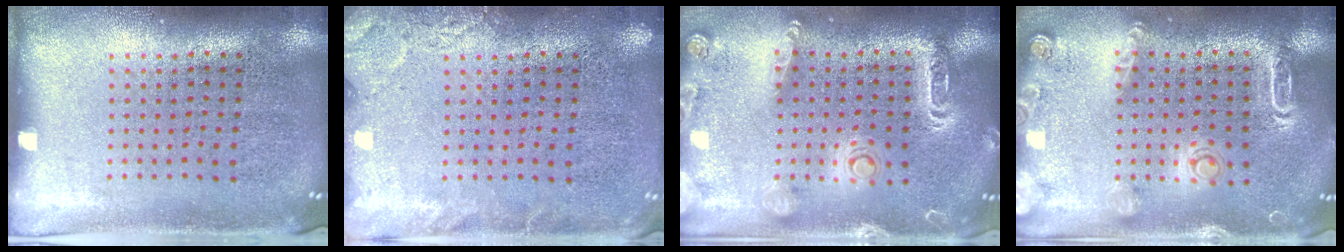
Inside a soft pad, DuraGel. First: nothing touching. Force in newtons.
{"total": 2.2, "press": 2.2, "slide": 0.3}
{"total": 2.0, "press": 1.9, "slide": 0.5}
{"total": 1.9, "press": 1.9, "slide": 0.5}